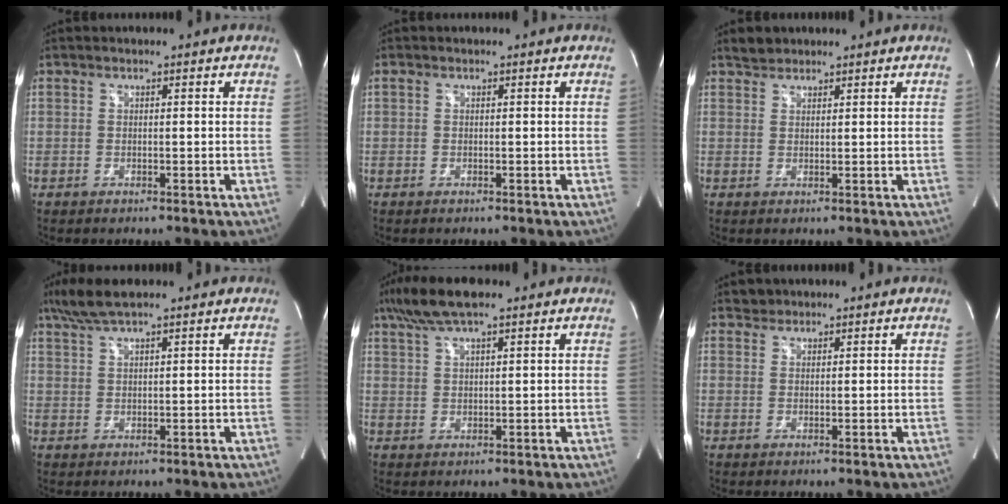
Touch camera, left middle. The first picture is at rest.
{"total": 0.0}
{"total": 1.9, "force": [1.7, 0.9, 0.0], "torque": [-0.002, 0.009, 0.029]}
{"total": 5.3, "force": [4.2, 0.4, 3.2], "torque": [-0.071, 0.022, 0.082]}
{"total": 7.7, "force": [5.5, 1.4, 5.1], "torque": [-0.104, 0.027, 0.100]}
{"total": 1.3, "force": [1.1, 0.6, -0.3], "torque": [0.007, 0.005, 0.016]}